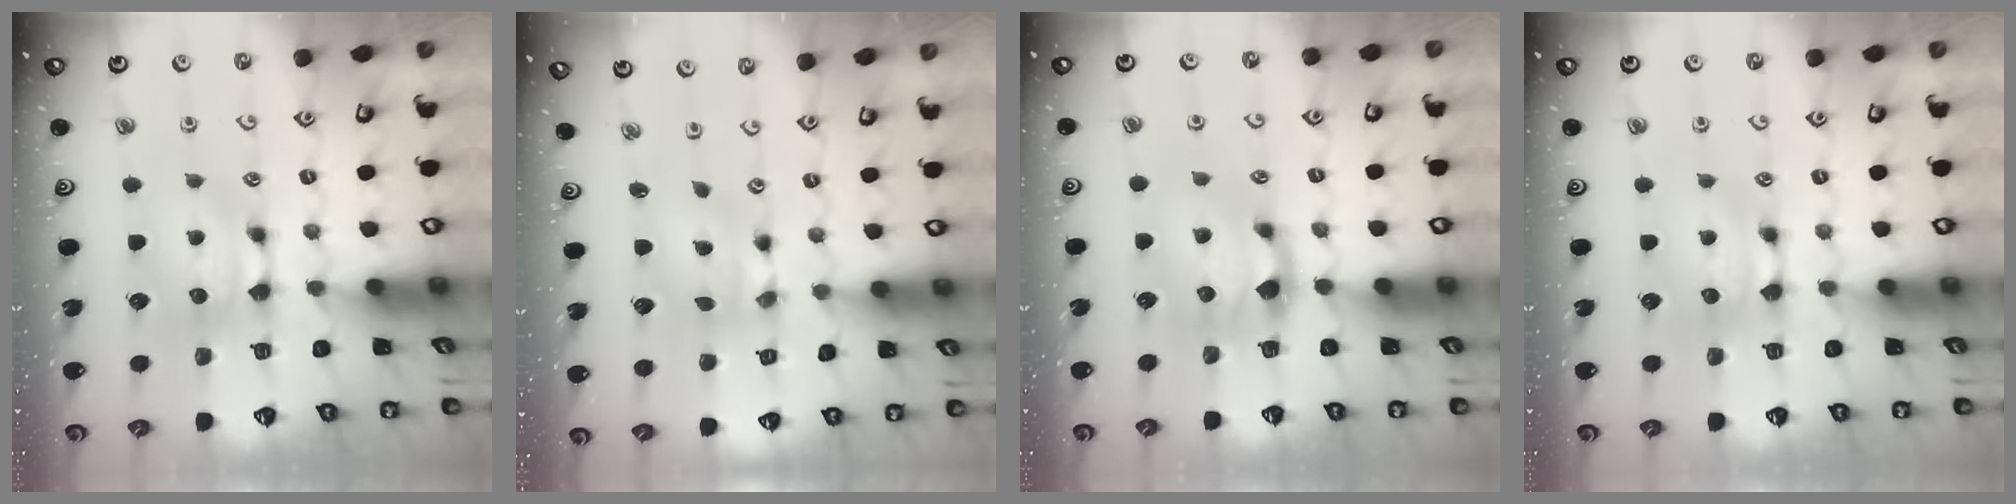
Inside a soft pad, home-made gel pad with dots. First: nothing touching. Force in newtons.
{"total": 2.0, "press": 1.6, "slide": 1.2}
{"total": 1.2, "press": 0.1, "slide": 1.2}
{"total": 0.0}